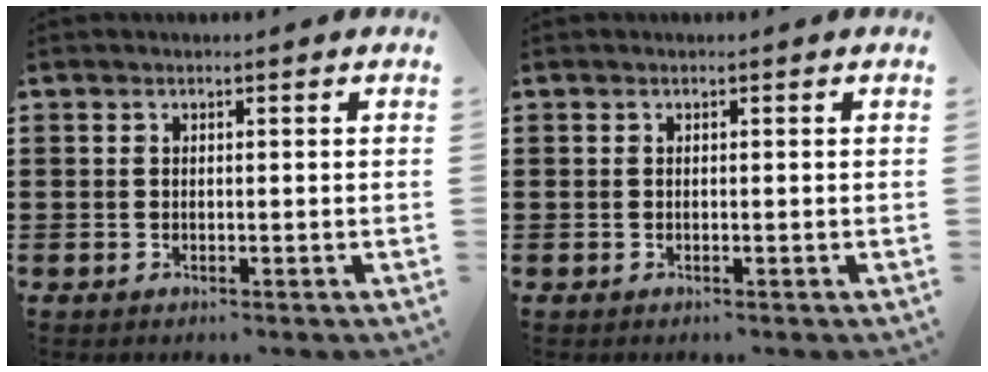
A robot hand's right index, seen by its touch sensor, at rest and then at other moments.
{"total": 0.0}